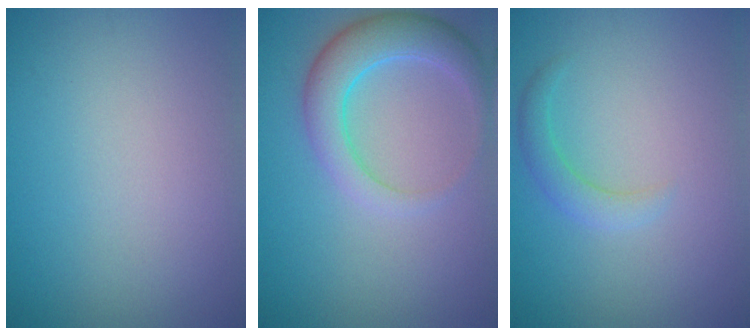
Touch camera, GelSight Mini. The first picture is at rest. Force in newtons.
{"total": 4.5, "press": 4.5, "slide": 0.1}
{"total": 1.7, "press": 1.7, "slide": 0.1}